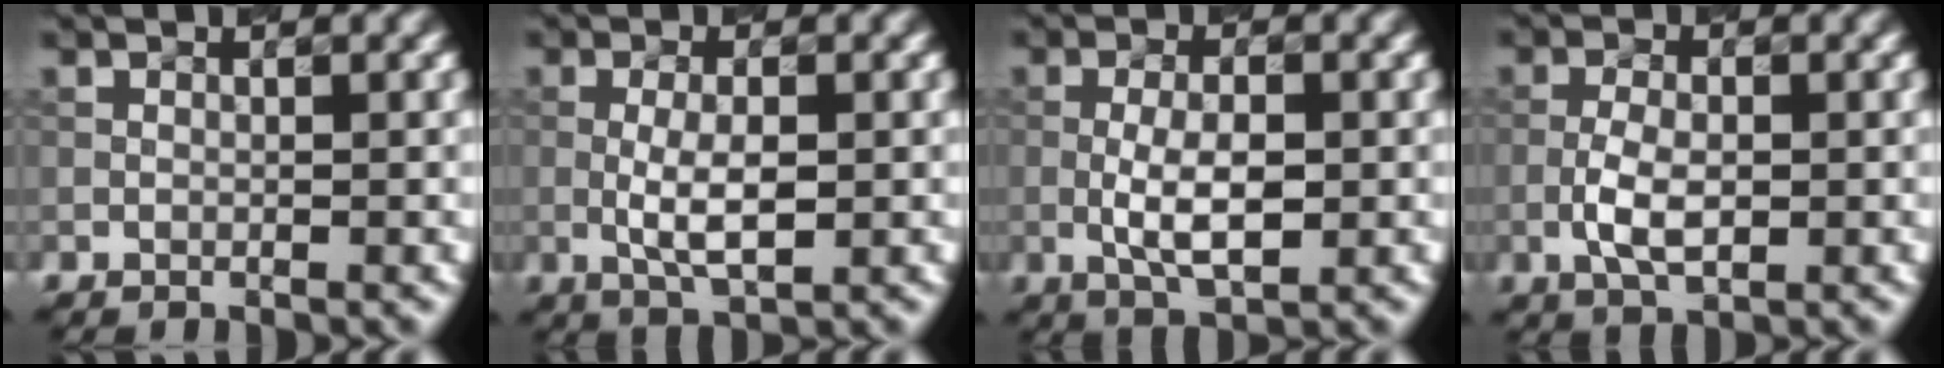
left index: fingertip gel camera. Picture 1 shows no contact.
{"total": 3.4, "force": [-0.3, 1.1, 3.2], "torque": [-0.065, -0.003, -0.005]}
{"total": 4.1, "force": [-0.6, 1.6, 3.8], "torque": [-0.074, -0.001, -0.012]}
{"total": 3.4, "force": [-0.9, 1.6, 2.8], "torque": [-0.060, -0.002, -0.019]}